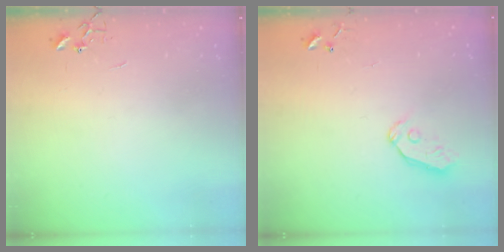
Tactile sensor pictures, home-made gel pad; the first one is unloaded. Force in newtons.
{"total": 6.1, "press": 6.1, "slide": 0.6}